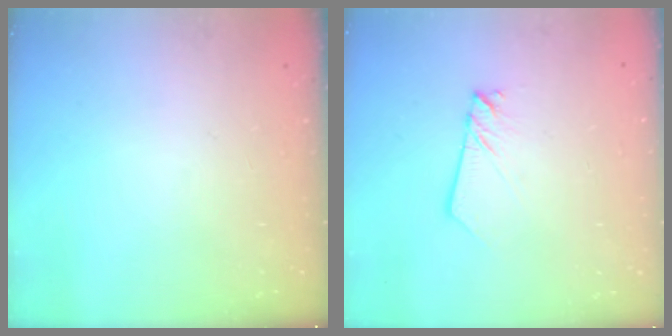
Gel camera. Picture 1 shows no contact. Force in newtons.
{"total": 2.7, "press": 2.6, "slide": 0.3}